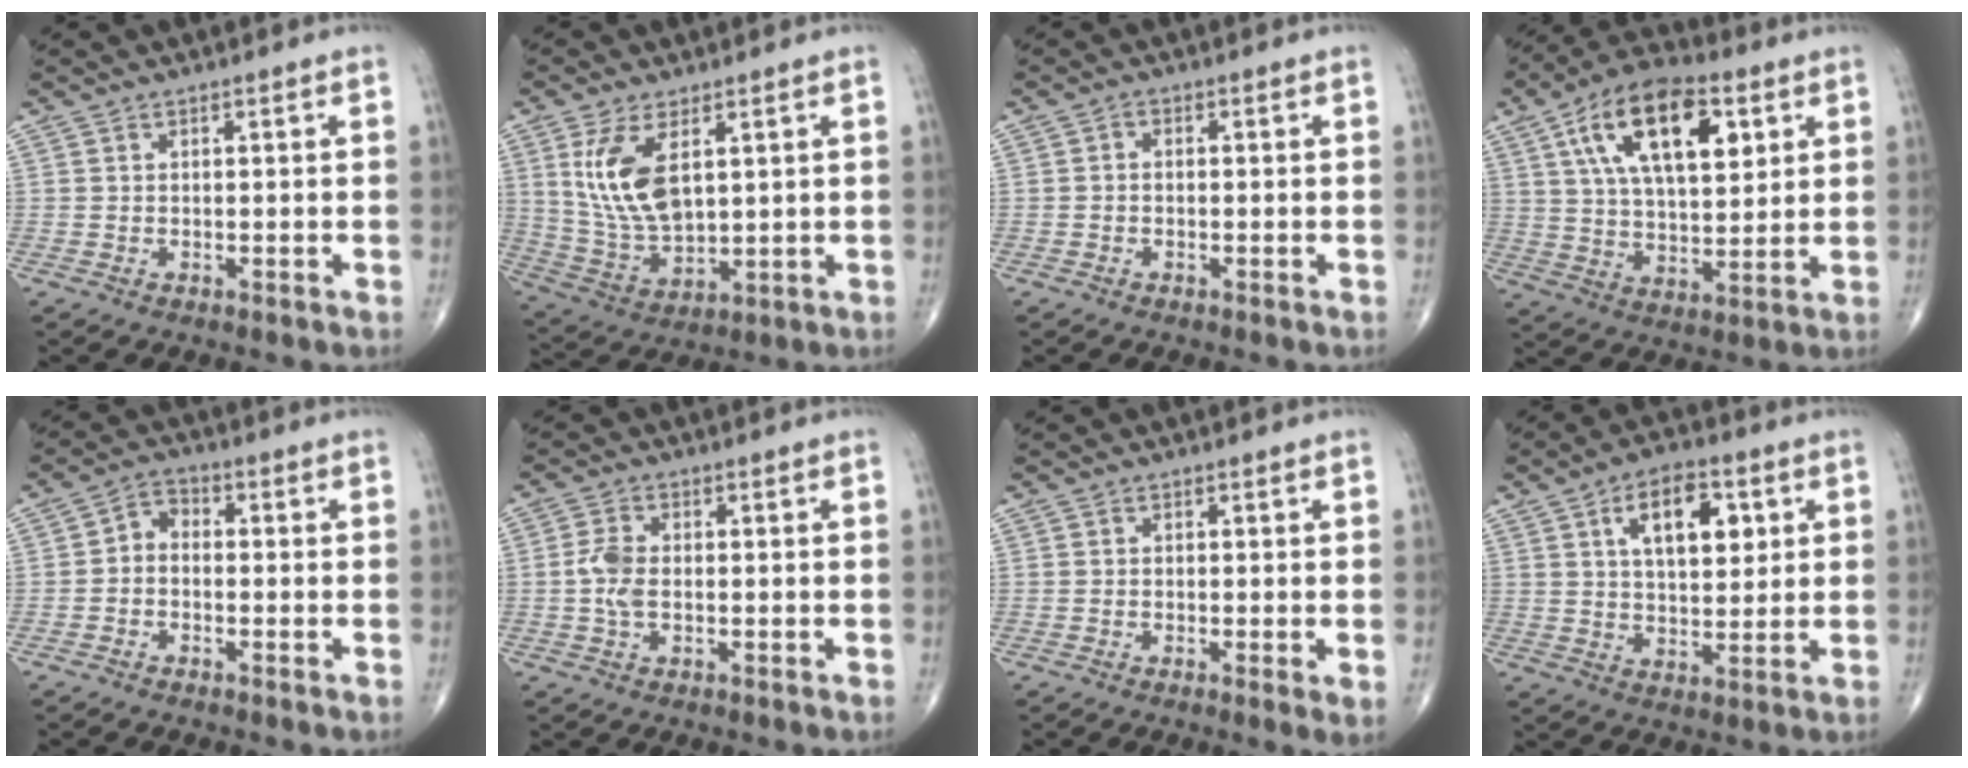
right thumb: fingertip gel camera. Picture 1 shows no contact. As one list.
[{"total": 12.3, "force": [3.9, 6.1, 9.9], "torque": [-0.194, -0.018, 0.090]}, {"total": 1.0, "force": [-0.2, 0.8, 0.6], "torque": [-0.007, 0.004, -0.007]}, {"total": 19.2, "force": [7.3, 9.4, 15.1], "torque": [-0.238, -0.009, 0.122]}, {"total": 3.8, "force": [-0.8, 2.8, 2.4], "torque": [-0.030, 0.020, -0.030]}, {"total": 4.2, "force": [-0.4, 2.4, 3.5], "torque": [-0.081, 0.007, -0.012]}, {"total": 2.2, "force": [-0.4, 0.3, 2.1], "torque": [-0.041, -0.009, -0.011]}, {"total": 11.6, "force": [3.9, 6.1, 9.1], "torque": [-0.118, -0.006, 0.061]}]